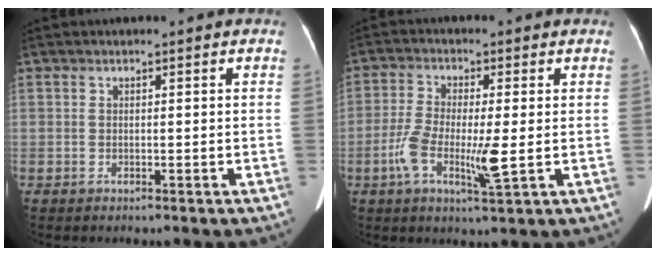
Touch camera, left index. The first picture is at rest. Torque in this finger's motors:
{"motor_torque": [1.01, 0.36, 0.66, 0.21]}